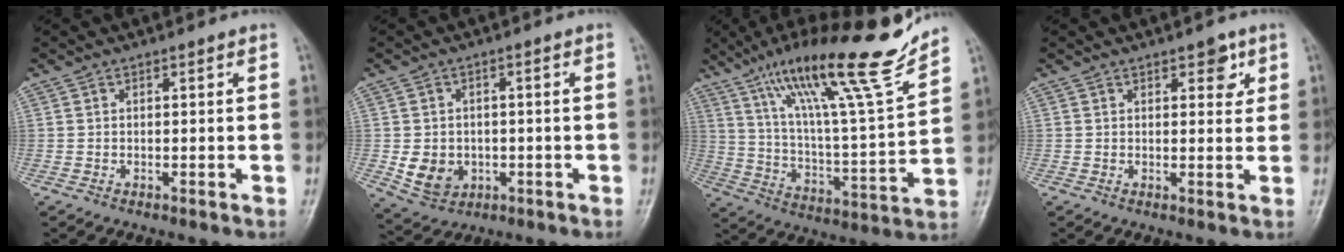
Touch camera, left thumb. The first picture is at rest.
{"total": 7.0, "force": [-1.3, 6.0, 3.5], "torque": [-0.043, 0.005, -0.006]}
{"total": 23.2, "force": [16.5, 2.5, 16.1], "torque": [-0.242, -0.065, 0.279]}
{"total": 3.9, "force": [2.0, 2.0, 2.6], "torque": [-0.011, -0.006, 0.021]}